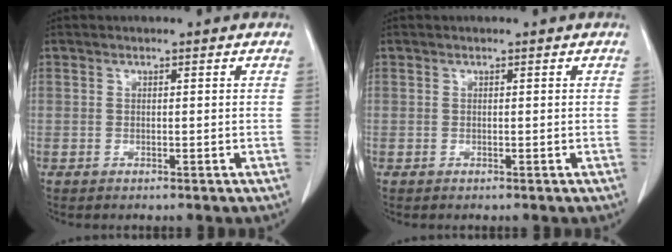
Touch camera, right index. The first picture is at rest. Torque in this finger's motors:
{"motor_torque": [0.00, 0.00, 0.00, 0.00]}